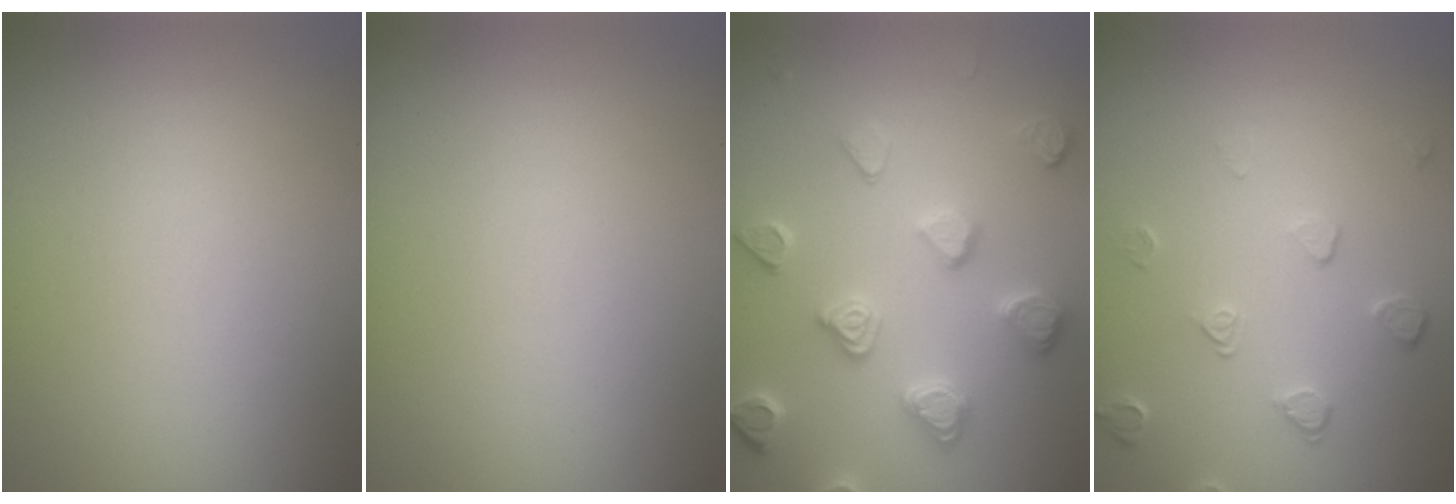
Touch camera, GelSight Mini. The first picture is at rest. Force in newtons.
{"total": 0.0}
{"total": 4.2, "press": 3.7, "slide": 1.9}
{"total": 2.0, "press": 1.3, "slide": 1.5}